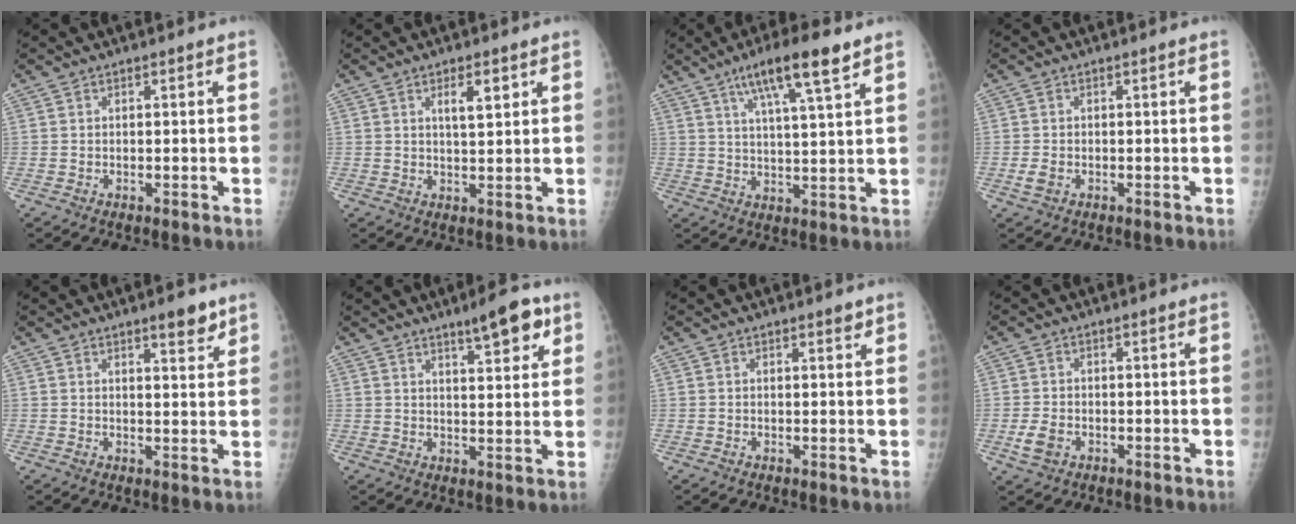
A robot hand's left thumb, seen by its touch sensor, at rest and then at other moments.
{"total": 4.1, "force": [1.9, 1.3, 3.4], "torque": [-0.049, -0.012, 0.033]}
{"total": 11.0, "force": [6.4, 1.2, 8.8], "torque": [-0.153, -0.018, 0.109]}
{"total": 2.0, "force": [-0.7, 1.3, 1.3], "torque": [-0.028, 0.002, -0.015]}
{"total": 4.3, "force": [3.0, 1.1, 2.8], "torque": [-0.030, -0.020, 0.042]}
{"total": 7.8, "force": [4.8, 2.0, 5.8], "torque": [-0.071, -0.023, 0.070]}
{"total": 0.9, "force": [0.6, 0.2, 0.5], "torque": [-0.006, -0.004, 0.009]}
{"total": 3.5, "force": [-1.3, 2.4, 2.2], "torque": [-0.042, 0.004, -0.023]}